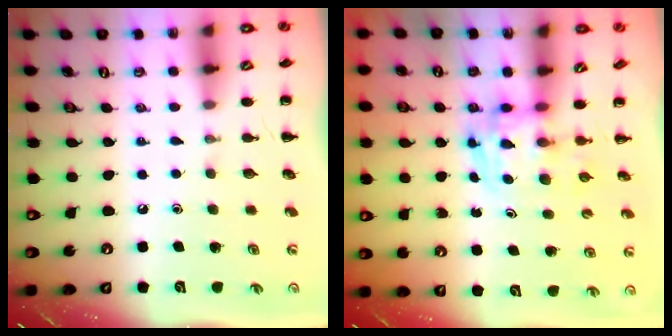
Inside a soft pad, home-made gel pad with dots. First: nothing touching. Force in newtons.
{"total": 3.5, "press": 3.5, "slide": 0.6}